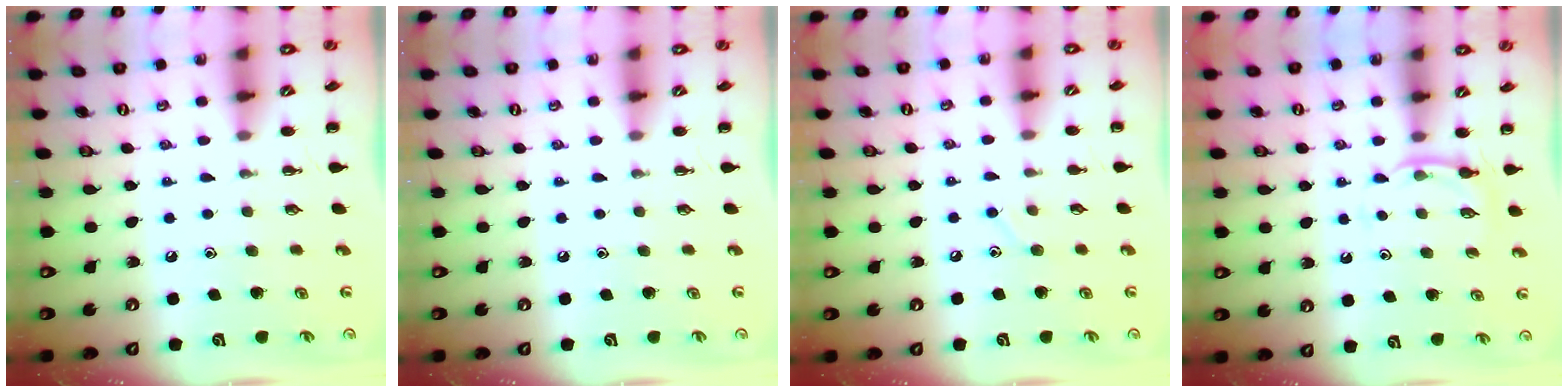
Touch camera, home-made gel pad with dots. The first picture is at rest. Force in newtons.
{"total": 0.0}
{"total": 4.7, "press": 4.5, "slide": 1.5}
{"total": 4.8, "press": 4.6, "slide": 1.3}